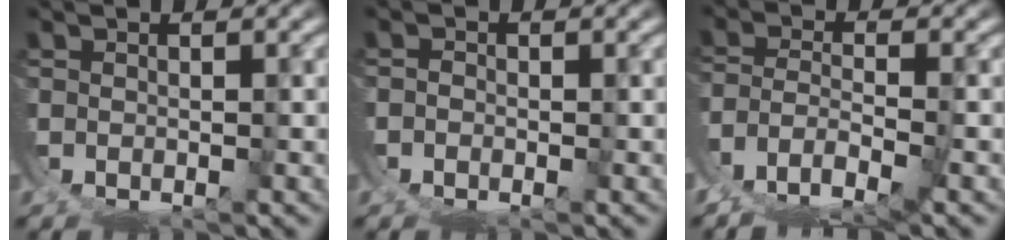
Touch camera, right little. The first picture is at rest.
{"total": 1.5, "force": [-0.8, 1.2, 0.2], "torque": [-0.011, -0.009, -0.012]}
{"total": 2.6, "force": [-1.6, 0.3, 2.0], "torque": [-0.054, -0.028, -0.009]}